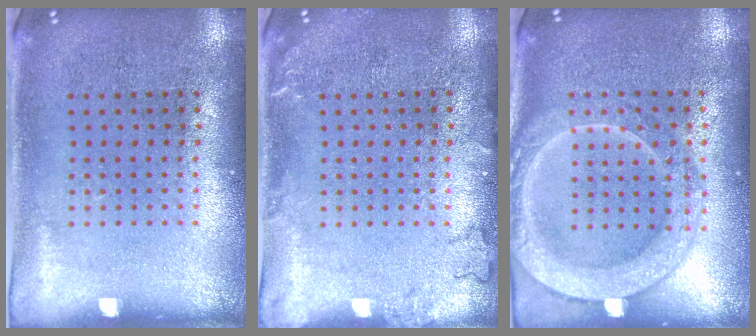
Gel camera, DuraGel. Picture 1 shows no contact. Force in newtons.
{"total": 1.3, "press": 1.3, "slide": 0.3}
{"total": 2.1, "press": 2.1, "slide": 0.2}